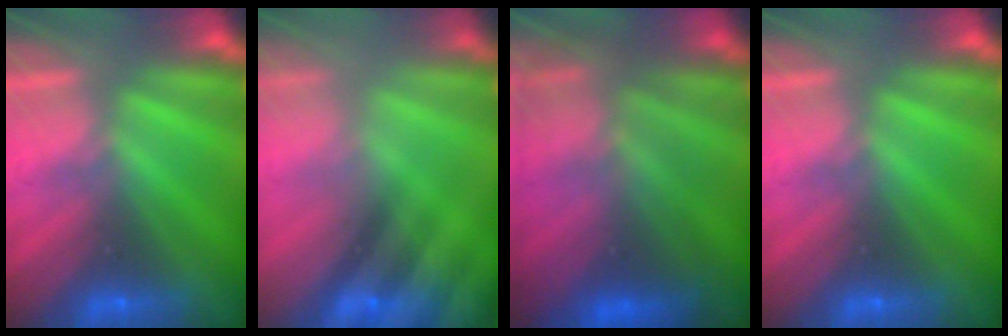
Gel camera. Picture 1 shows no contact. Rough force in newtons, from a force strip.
{"total": 9.4}
{"total": 5.6}
{"total": 0.0}